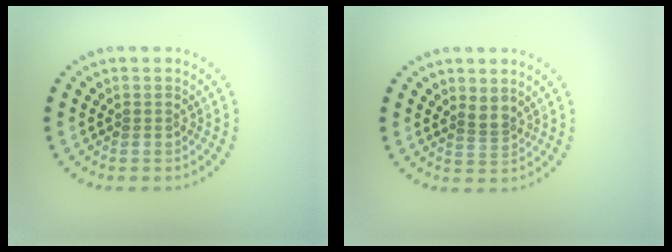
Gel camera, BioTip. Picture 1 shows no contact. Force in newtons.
{"total": 1.3, "press": 0.8, "slide": 1.1}